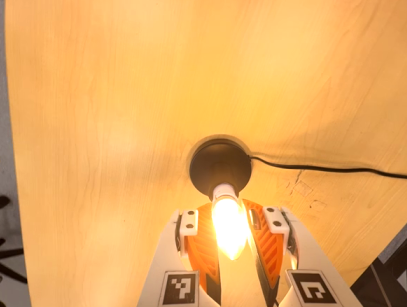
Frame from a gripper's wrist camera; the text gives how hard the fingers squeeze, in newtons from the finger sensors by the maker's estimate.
{"total": 14.1, "left": 12.4, "right": 15.7}